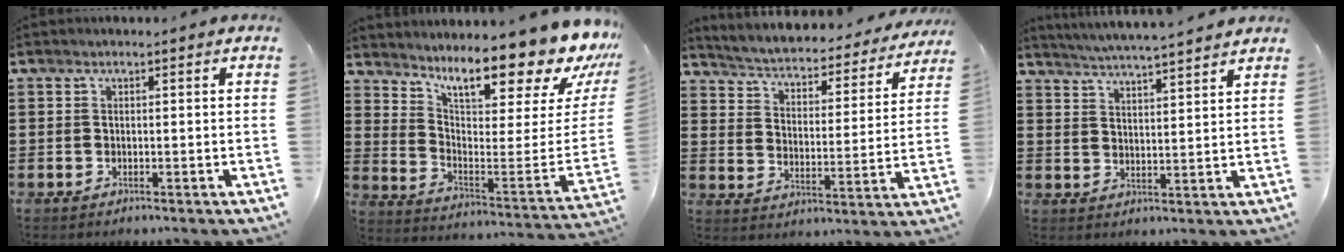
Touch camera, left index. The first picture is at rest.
{"total": 12.7, "force": [10.1, 2.0, 7.3], "torque": [-0.122, -0.095, 0.164]}
{"total": 2.7, "force": [2.6, 0.1, 0.7], "torque": [-0.033, -0.031, 0.032]}
{"total": 4.0, "force": [3.9, -0.9, 0.6], "torque": [-0.028, -0.027, 0.066]}